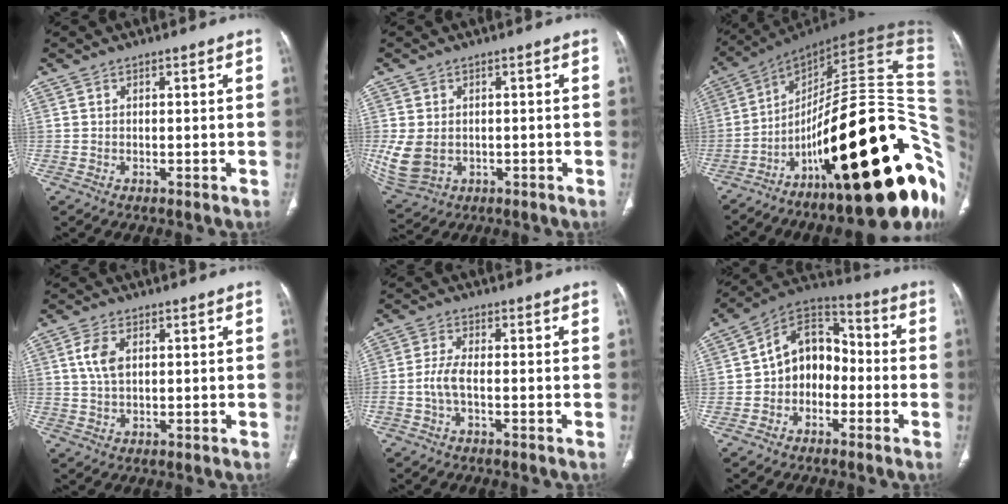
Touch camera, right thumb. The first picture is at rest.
{"total": 7.7, "force": [-0.5, 6.0, 4.7], "torque": [-0.106, -0.004, 0.007]}
{"total": 43.2, "force": [-10.2, 13.6, 39.7], "torque": [-0.469, 0.078, -0.154]}
{"total": 4.6, "force": [1.2, 2.6, 3.6], "torque": [-0.081, 0.003, 0.023]}
{"total": 3.6, "force": [-1.2, 1.1, 3.2], "torque": [-0.079, 0.008, -0.029]}
{"total": 11.7, "force": [-1.8, 9.0, 7.3], "torque": [-0.078, 0.047, -0.049]}